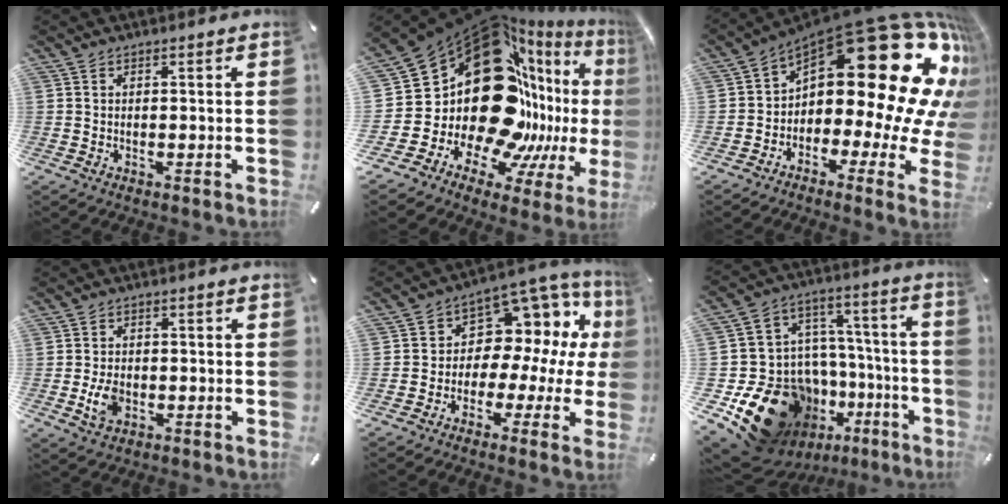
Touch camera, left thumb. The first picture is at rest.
{"total": 35.2, "force": [7.1, 23.0, 25.7], "torque": [-0.380, -0.156, 0.193]}
{"total": 27.9, "force": [11.1, 13.3, 22.0], "torque": [-0.322, -0.098, 0.201]}
{"total": 4.8, "force": [-1.2, 3.4, 3.2], "torque": [-0.082, -0.003, -0.026]}
{"total": 9.1, "force": [3.9, 7.4, 3.7], "torque": [-0.068, -0.051, 0.075]}
{"total": 23.1, "force": [-13.0, 14.9, 12.0], "torque": [-0.185, 0.030, -0.181]}